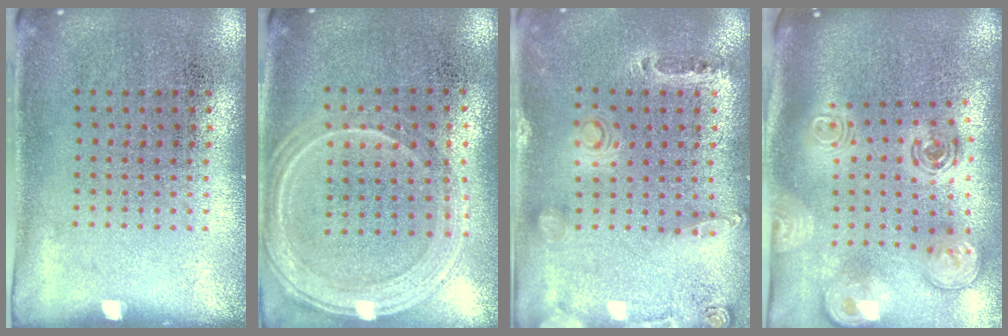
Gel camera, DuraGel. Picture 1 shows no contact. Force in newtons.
{"total": 1.2, "press": 1.2, "slide": 0.2}
{"total": 0.6, "press": 0.6, "slide": 0.3}
{"total": 3.1, "press": 2.1, "slide": 2.2}